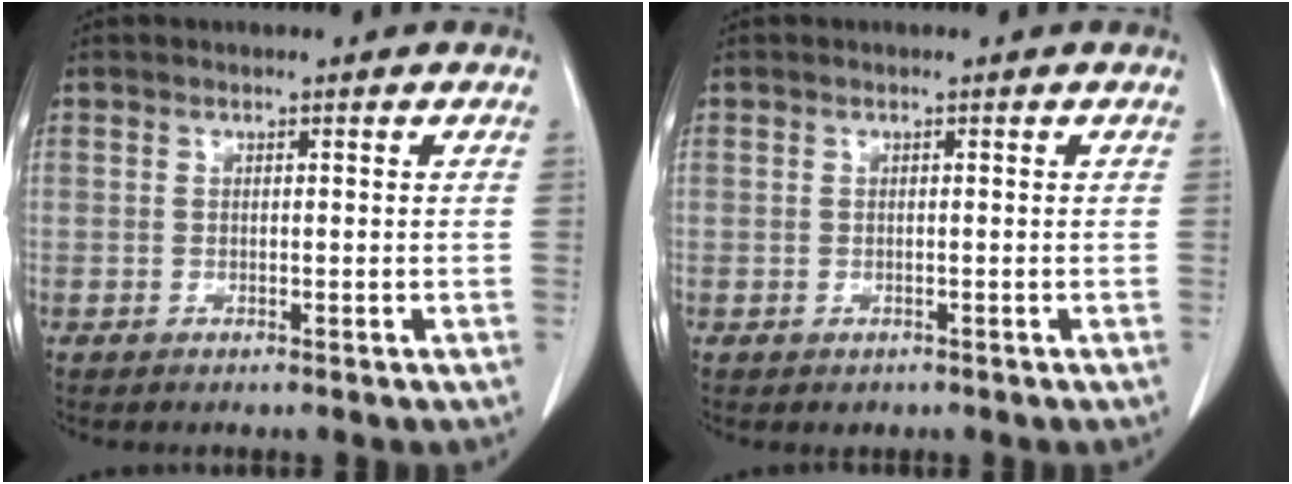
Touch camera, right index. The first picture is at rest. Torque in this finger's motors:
{"motor_torque": [-0.87, 0.09, -0.44, -0.15]}